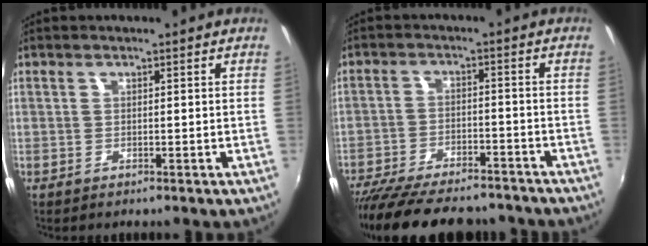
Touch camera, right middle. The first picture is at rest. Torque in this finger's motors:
{"motor_torque": [1.08, -1.06, 0.64, 0.19]}